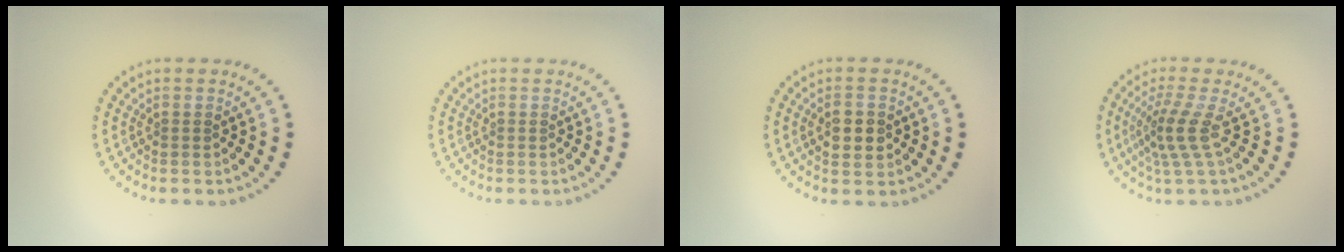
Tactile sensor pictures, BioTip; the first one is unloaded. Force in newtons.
{"total": 0.0}
{"total": 2.9, "press": 2.9, "slide": 0.2}
{"total": 3.2, "press": 2.2, "slide": 2.3}